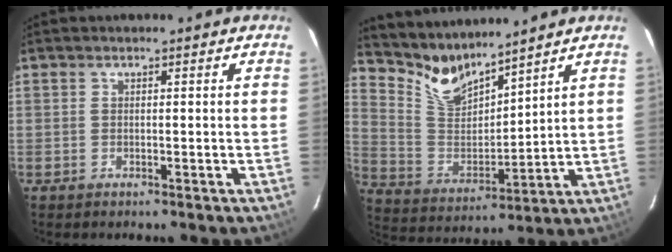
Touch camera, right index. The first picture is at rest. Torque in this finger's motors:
{"motor_torque": [-0.20, 0.75, 0.02, 0.00]}